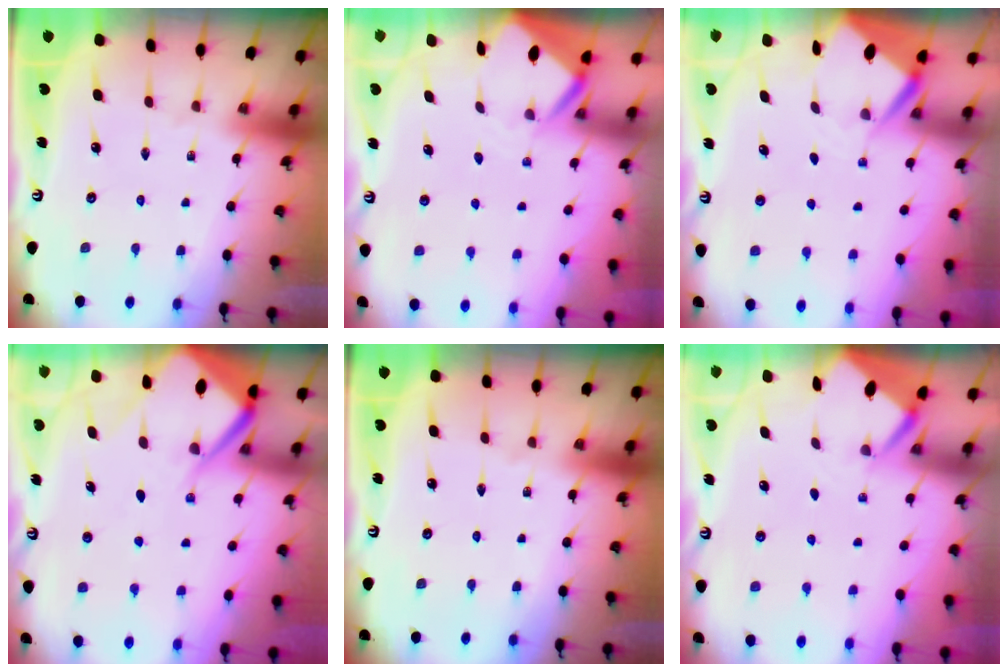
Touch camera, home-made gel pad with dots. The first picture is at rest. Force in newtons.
{"total": 3.3, "press": 3.3, "slide": 0.3}
{"total": 4.0, "press": 4.0, "slide": 0.1}
{"total": 10.4, "press": 10.3, "slide": 1.1}
{"total": 0.0}
{"total": 2.6, "press": 2.6, "slide": 0.0}